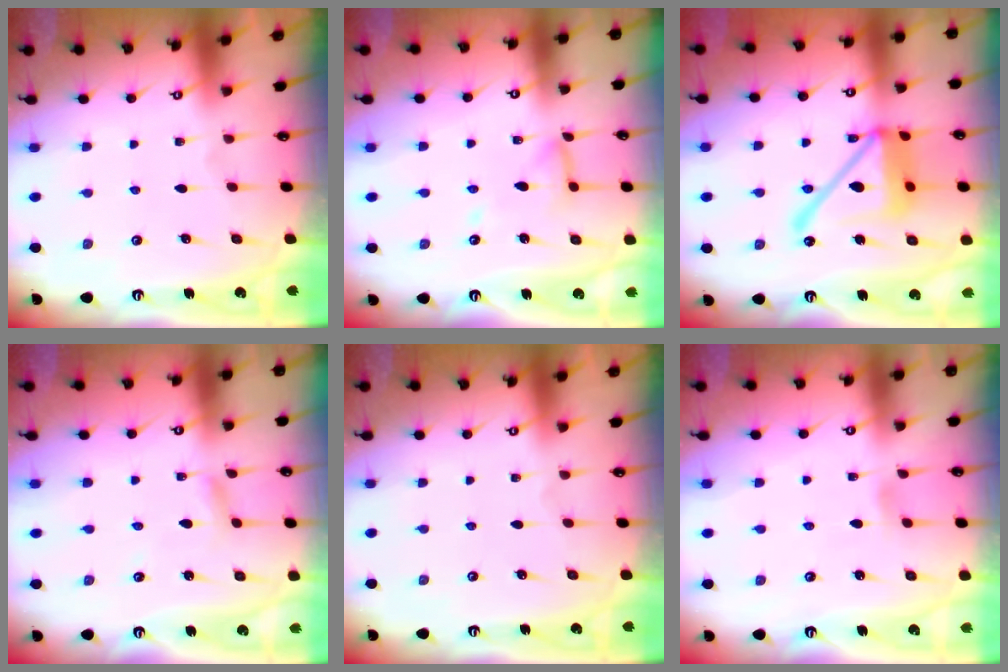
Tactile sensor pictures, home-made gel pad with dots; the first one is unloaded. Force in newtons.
{"total": 9.5, "press": 9.5, "slide": 0.8}
{"total": 21.2, "press": 21.1, "slide": 2.0}
{"total": 3.1, "press": 3.0, "slide": 0.3}
{"total": 0.0}
{"total": 2.8, "press": 2.7, "slide": 0.5}